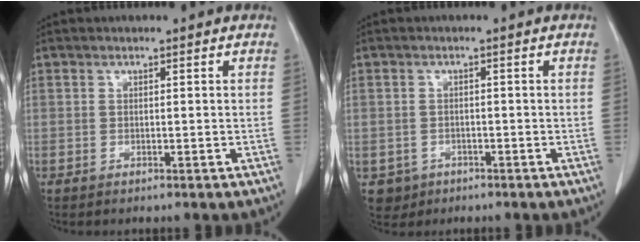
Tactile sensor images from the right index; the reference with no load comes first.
{"total": 3.3, "force": [-1.4, 3.0, 0.2], "torque": [0.000, 0.008, -0.017]}